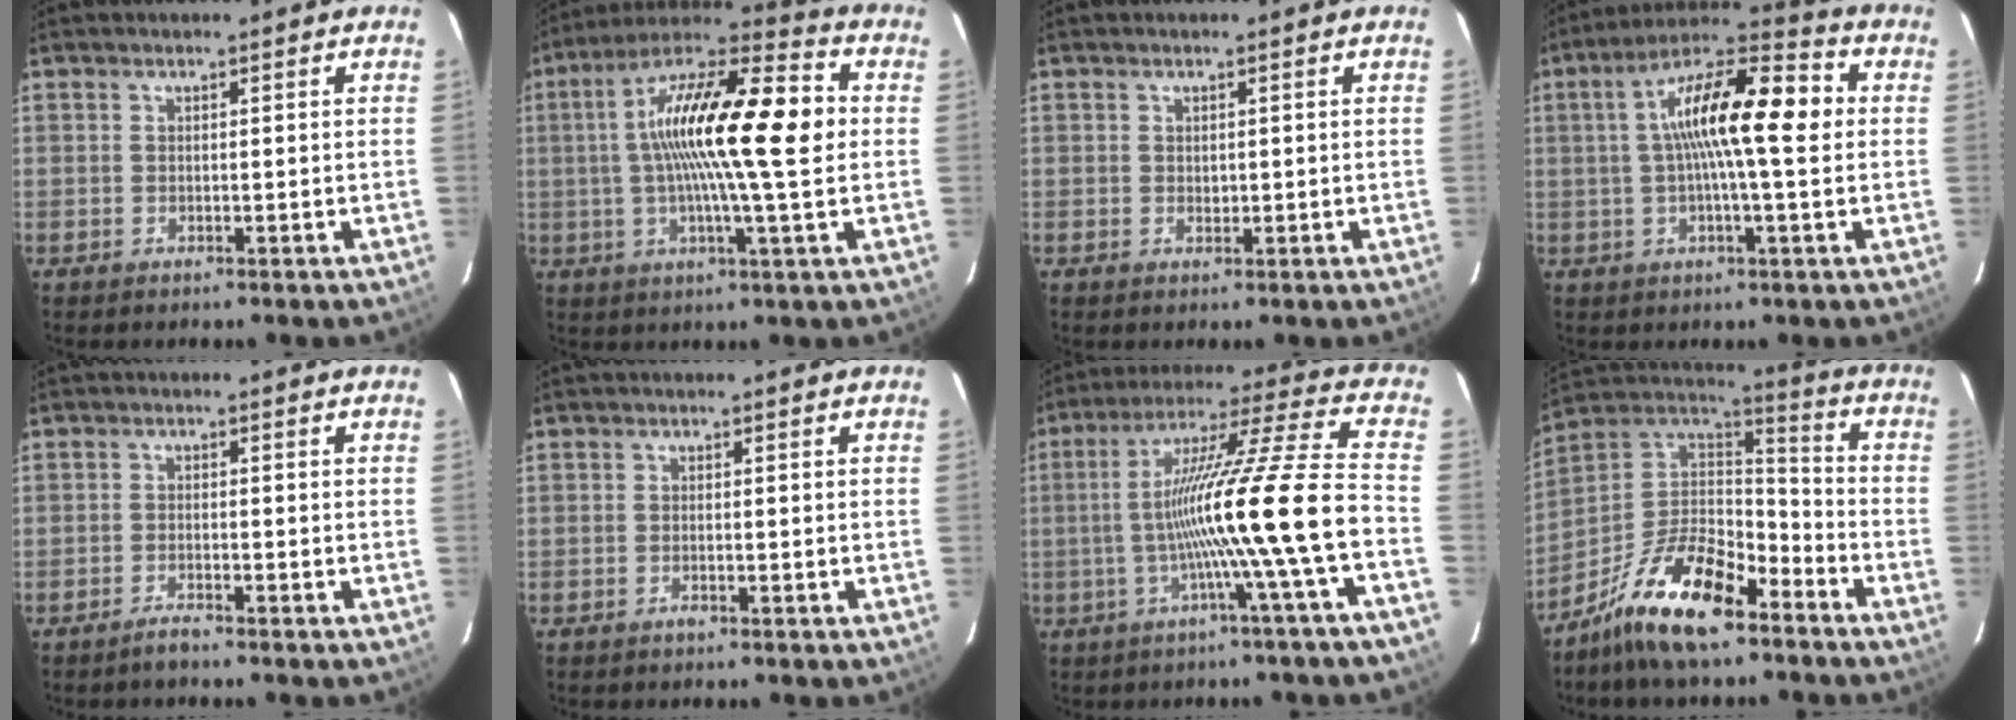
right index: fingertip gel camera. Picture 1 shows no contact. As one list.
[{"total": 20.3, "force": [1.4, 3.4, 19.9], "torque": [-0.346, 0.025, 0.007]}, {"total": 0.9, "force": [0.2, 0.7, 0.5], "torque": [-0.006, 0.002, 0.004]}, {"total": 15.6, "force": [1.5, 3.3, 15.1], "torque": [-0.260, 0.028, 0.013]}, {"total": 2.2, "force": [-1.9, 0.1, 1.1], "torque": [-0.029, -0.002, -0.037]}, {"total": 0.9, "force": [-0.7, 0.2, 0.6], "torque": [-0.013, 0.001, -0.012]}, {"total": 17.6, "force": [-5.0, -3.0, 16.6], "torque": [-0.266, -0.010, -0.093]}, {"total": 18.1, "force": [-11.9, 7.1, 11.5], "torque": [-0.234, 0.013, -0.222]}]